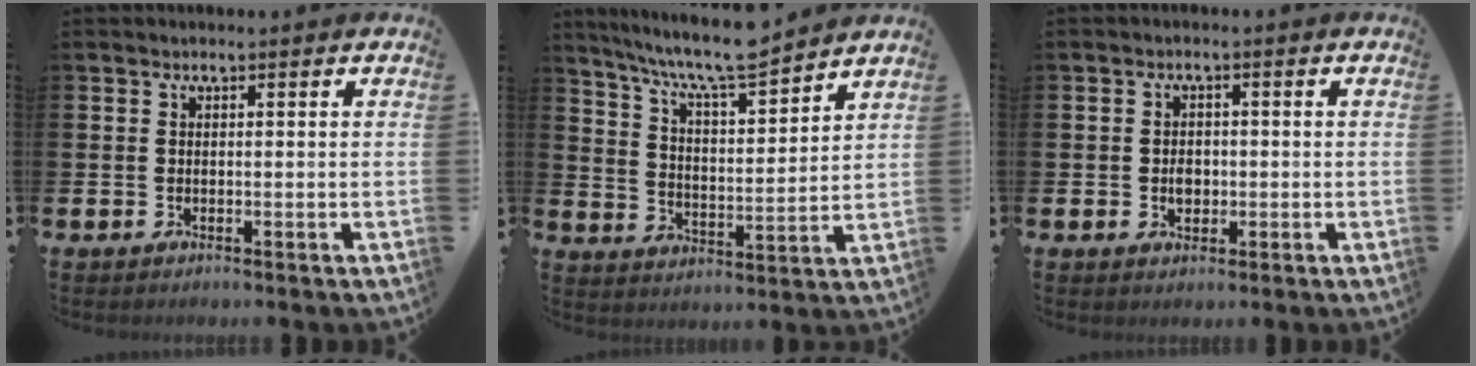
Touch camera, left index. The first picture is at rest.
{"total": 8.8, "force": [8.2, 0.6, 3.2], "torque": [-0.088, -0.055, 0.144]}
{"total": 2.3, "force": [-0.4, 1.7, 1.5], "torque": [-0.012, -0.001, -0.012]}